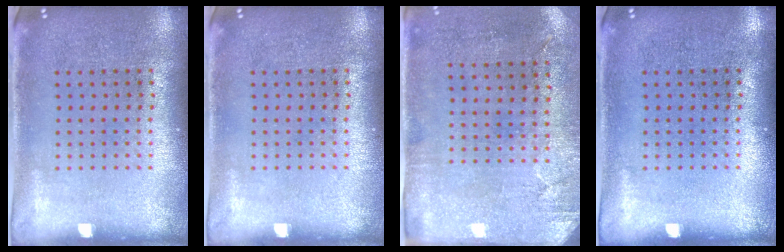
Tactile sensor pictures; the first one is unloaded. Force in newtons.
{"total": 0.0}
{"total": 2.8, "press": 2.3, "slide": 1.7}
{"total": 0.0}